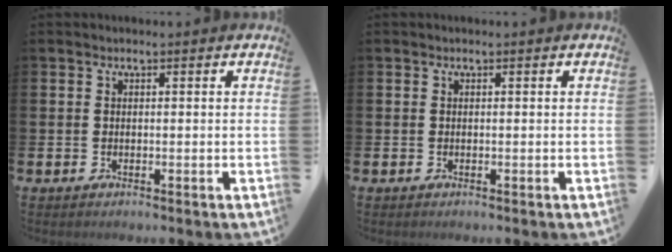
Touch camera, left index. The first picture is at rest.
{"total": 0.0}